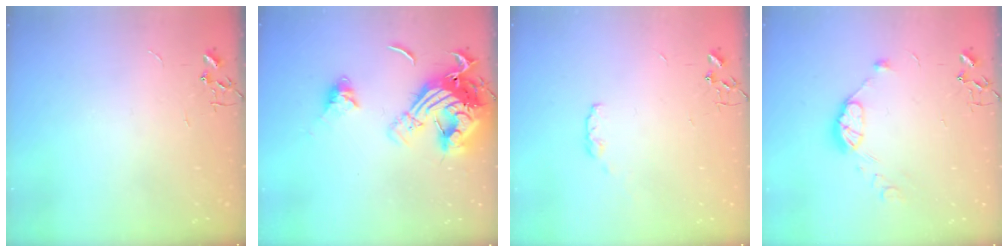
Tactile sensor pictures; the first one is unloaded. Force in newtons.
{"total": 19.6, "press": 19.5, "slide": 2.1}
{"total": 4.8, "press": 4.8, "slide": 0.7}
{"total": 9.7, "press": 9.7, "slide": 0.7}